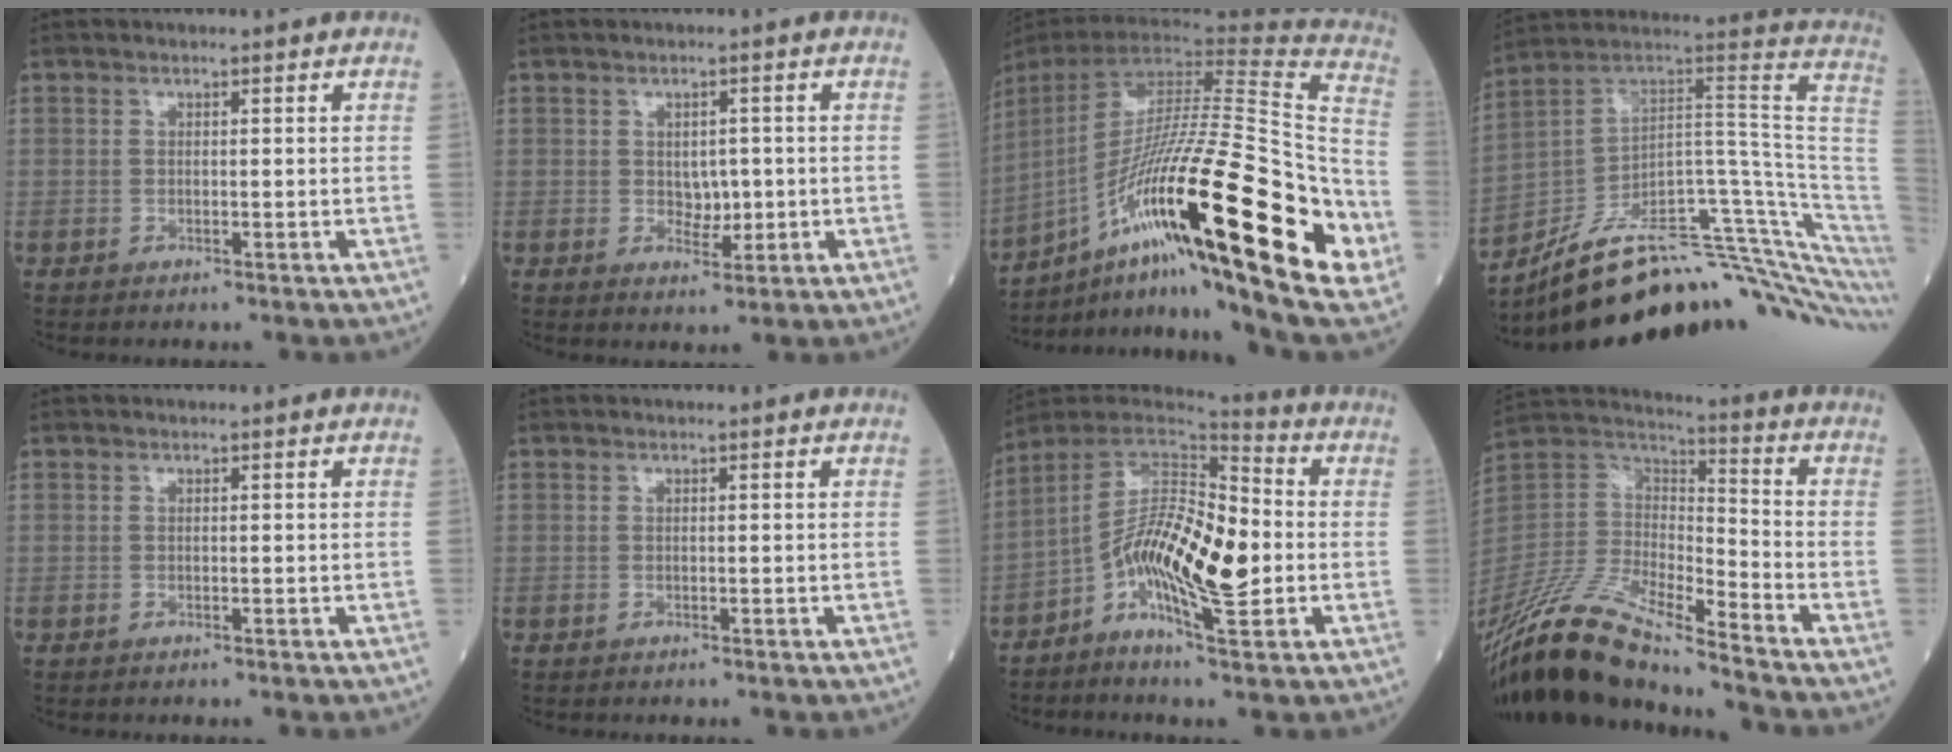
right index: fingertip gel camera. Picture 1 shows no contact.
{"total": 3.0, "force": [-0.2, 2.0, 2.3], "torque": [-0.026, 0.000, 0.003]}
{"total": 38.7, "force": [-11.9, 5.4, 36.5], "torque": [-0.570, -0.030, -0.218]}
{"total": 24.5, "force": [-16.3, 3.3, 18.0], "torque": [-0.128, 0.069, -0.239]}
{"total": 0.0}
{"total": 0.0}
{"total": 14.9, "force": [-2.7, 3.9, 14.1], "torque": [-0.255, 0.018, -0.048]}
{"total": 19.7, "force": [-16.1, 2.9, 11.0], "torque": [-0.241, -0.005, -0.310]}